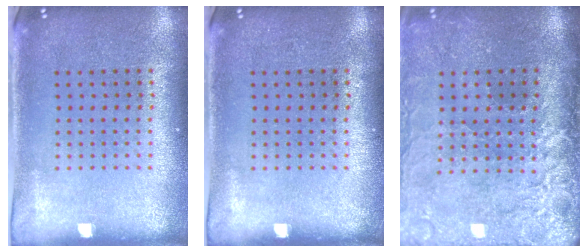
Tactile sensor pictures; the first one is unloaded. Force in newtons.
{"total": 0.0}
{"total": 4.3, "press": 3.6, "slide": 2.3}